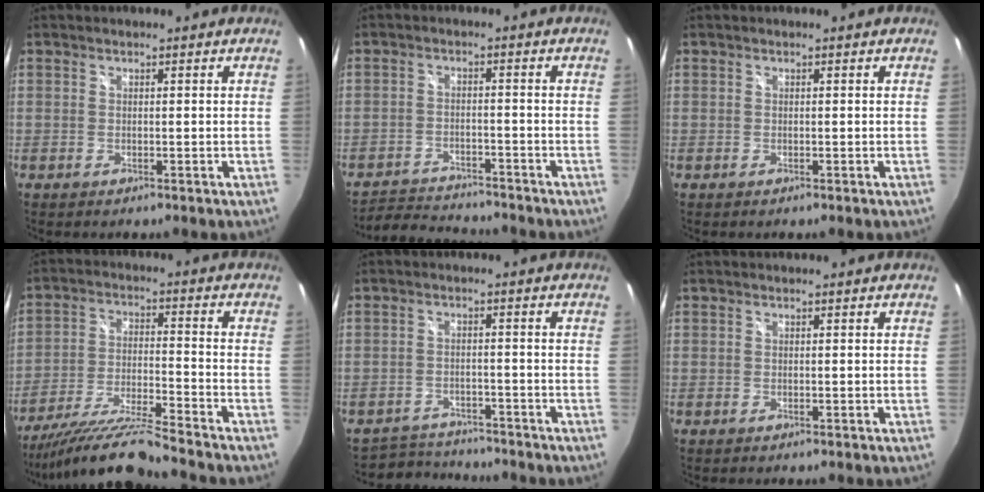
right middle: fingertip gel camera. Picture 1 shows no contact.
{"total": 9.5, "force": [-8.9, 1.9, 2.6], "torque": [-0.075, -0.004, -0.140]}
{"total": 0.0}
{"total": 12.9, "force": [-11.6, -1.6, 5.3], "torque": [-0.111, -0.021, -0.212]}
{"total": 6.2, "force": [-6.0, 1.6, 0.3], "torque": [-0.022, 0.008, -0.097]}
{"total": 0.0}